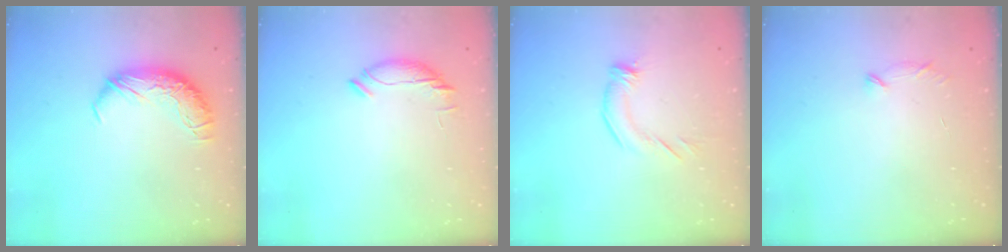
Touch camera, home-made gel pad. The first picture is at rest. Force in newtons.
{"total": 5.6, "press": 5.6, "slide": 0.6}
{"total": 2.4, "press": 2.3, "slide": 0.9}
{"total": 6.5, "press": 6.4, "slide": 1.2}